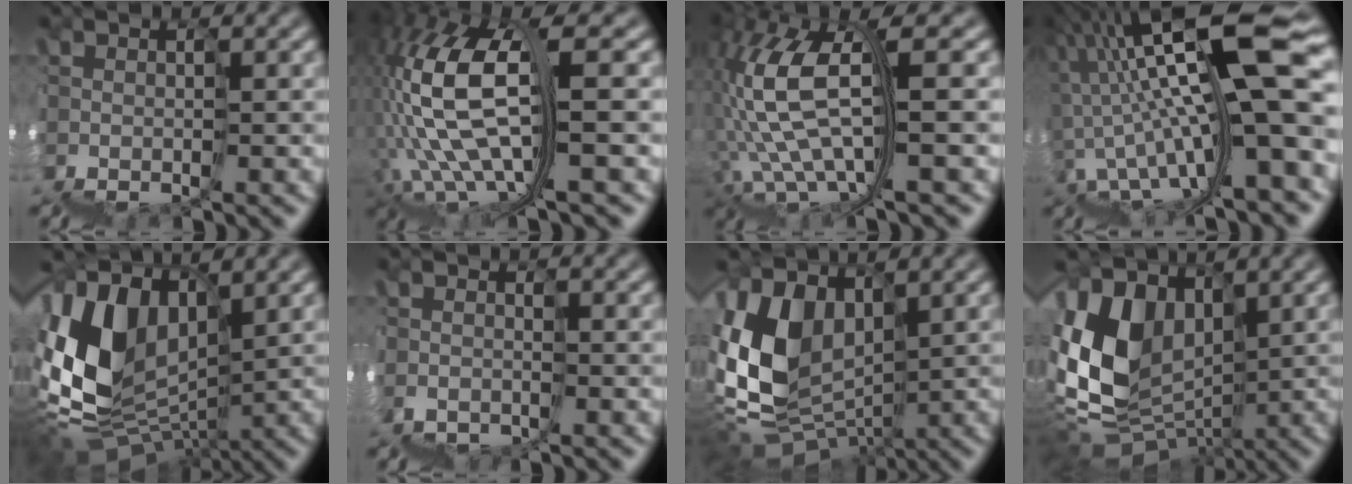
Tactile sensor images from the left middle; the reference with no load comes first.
{"total": 8.5, "force": [2.6, 3.0, 7.4], "torque": [-0.166, 0.027, 0.042]}
{"total": 5.8, "force": [1.7, 1.8, 5.3], "torque": [-0.122, 0.027, 0.019]}
{"total": 13.1, "force": [2.3, 2.6, 12.7], "torque": [-0.194, 0.037, 0.034]}
{"total": 7.9, "force": [4.7, 4.9, 4.1], "torque": [-0.106, 0.028, 0.082]}
{"total": 1.8, "force": [-1.0, 1.5, -0.1], "torque": [0.005, 0.007, -0.012]}
{"total": 6.0, "force": [3.3, 4.0, 3.0], "torque": [-0.089, 0.017, 0.058]}
{"total": 6.1, "force": [3.7, 4.2, 2.5], "torque": [-0.067, 0.019, 0.064]}